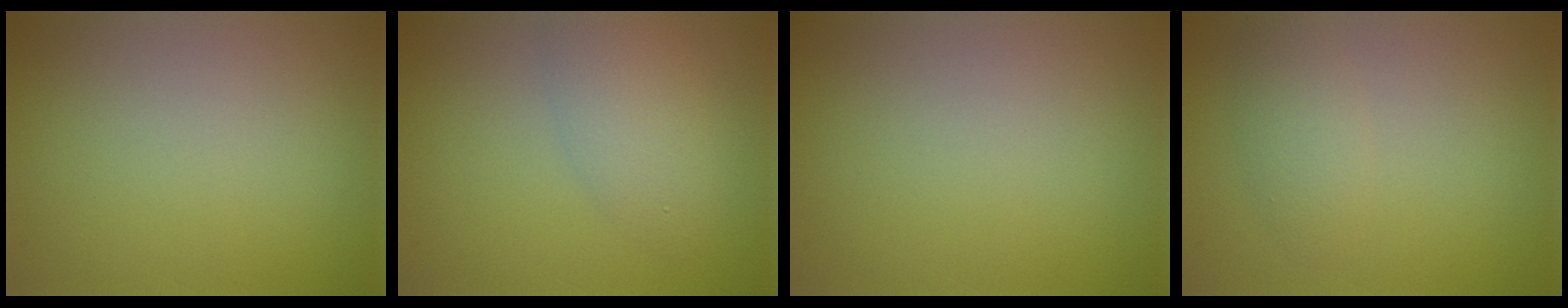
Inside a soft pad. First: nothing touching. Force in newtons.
{"total": 3.4, "press": 3.4, "slide": 0.0}
{"total": 0.0}
{"total": 2.0, "press": 2.0, "slide": 0.1}